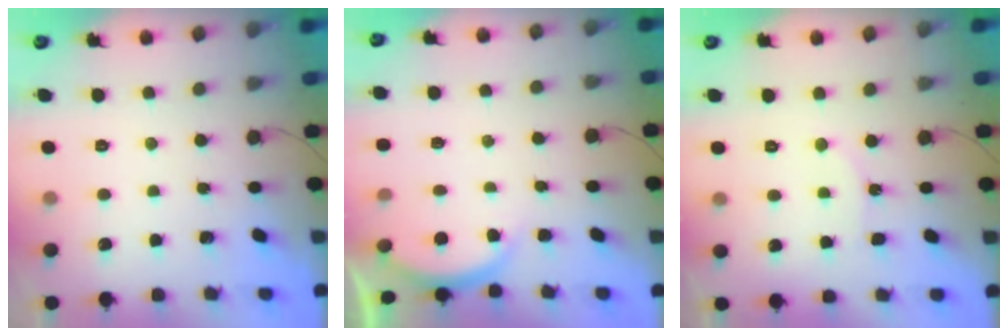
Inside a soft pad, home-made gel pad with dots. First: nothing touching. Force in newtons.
{"total": 3.0, "press": 2.9, "slide": 0.6}
{"total": 6.4, "press": 6.4, "slide": 0.2}